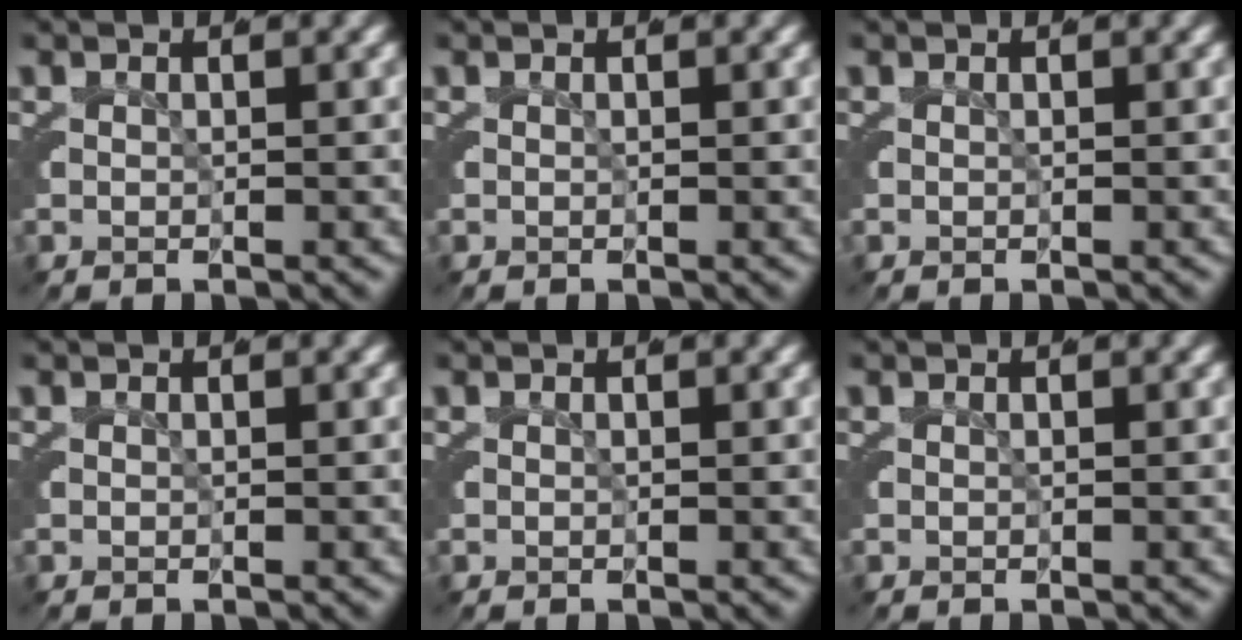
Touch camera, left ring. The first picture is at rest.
{"total": 0.0}
{"total": 0.0}
{"total": 0.0}
{"total": 0.0}
{"total": 0.0}